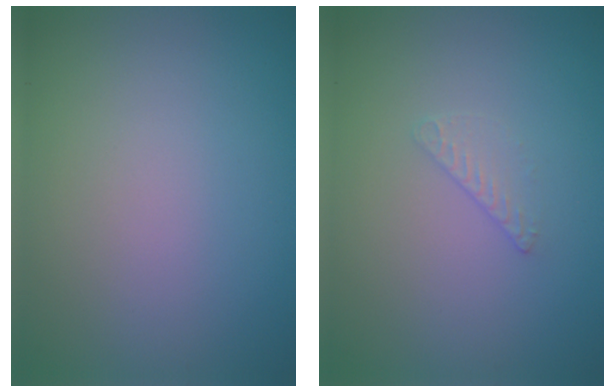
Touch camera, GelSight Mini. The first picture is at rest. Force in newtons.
{"total": 0.6, "press": 0.3, "slide": 0.5}